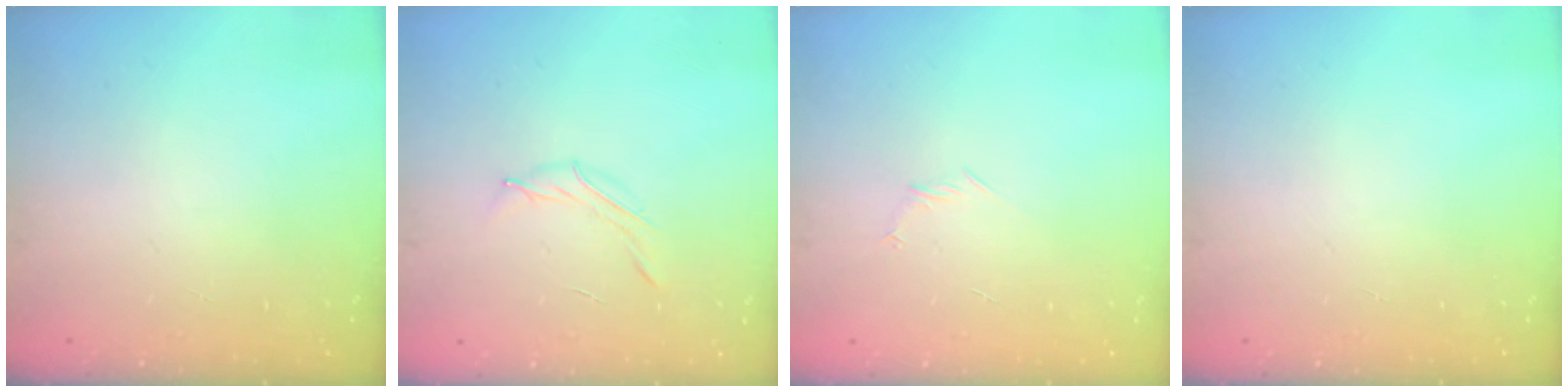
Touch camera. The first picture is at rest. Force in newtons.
{"total": 4.2, "press": 4.0, "slide": 1.2}
{"total": 4.1, "press": 3.9, "slide": 1.2}
{"total": 0.0}